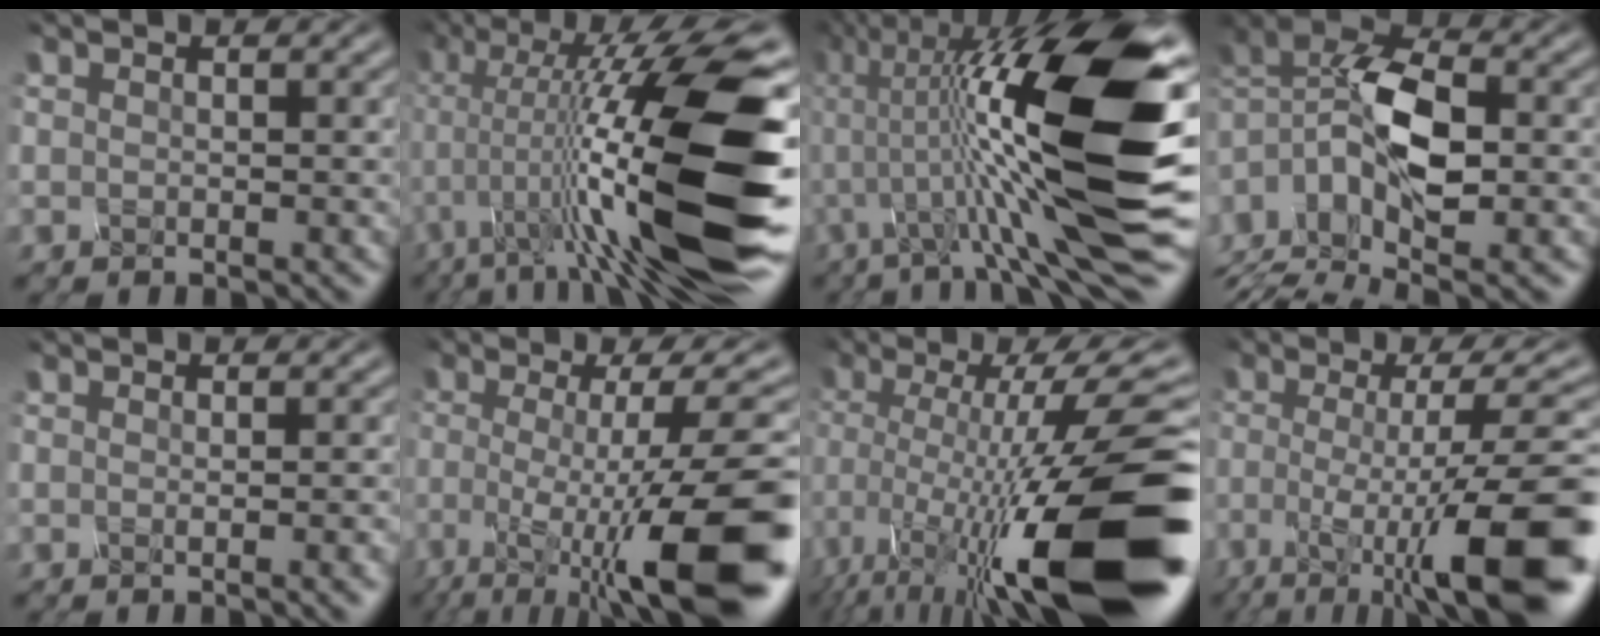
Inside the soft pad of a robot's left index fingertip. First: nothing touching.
{"total": 15.0, "force": [-4.3, 2.7, 14.1], "torque": [-0.235, 0.018, -0.051]}
{"total": 15.4, "force": [-0.9, 2.3, 15.2], "torque": [-0.261, 0.027, -0.002]}
{"total": 10.4, "force": [-5.2, 4.3, 7.9], "torque": [-0.174, 0.003, -0.085]}
{"total": 2.3, "force": [-0.4, 0.9, 2.1], "torque": [-0.016, 0.018, -0.007]}
{"total": 13.1, "force": [-4.2, 3.0, 12.0], "torque": [-0.179, -0.011, -0.046]}
{"total": 17.8, "force": [-7.4, 4.2, 15.6], "torque": [-0.275, 0.013, -0.108]}
{"total": 11.7, "force": [-3.9, 2.5, 10.7], "torque": [-0.151, -0.010, -0.045]}